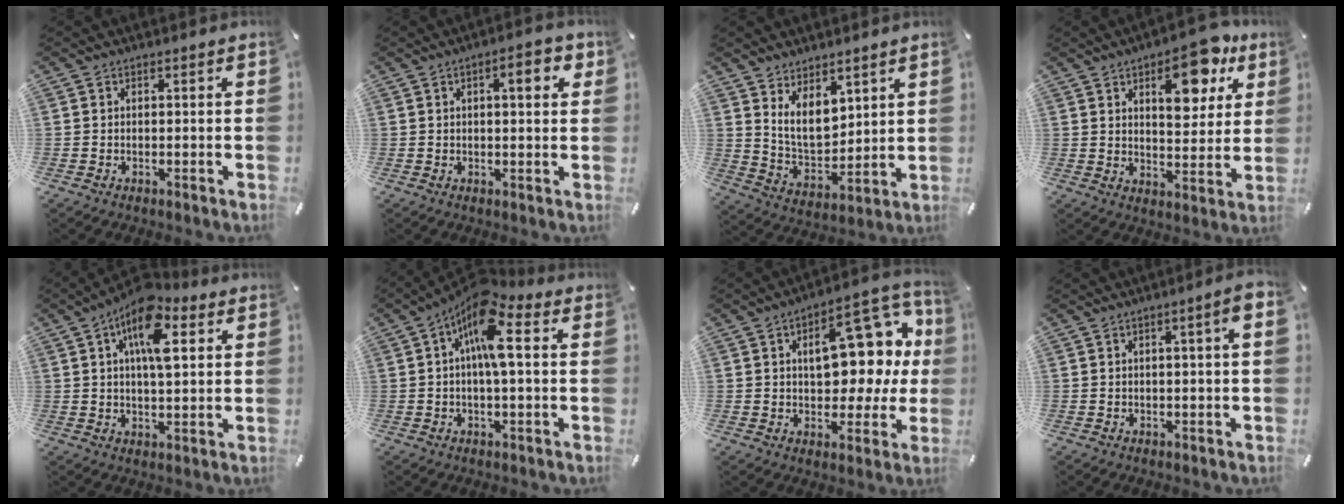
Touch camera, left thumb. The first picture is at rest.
{"total": 5.7, "force": [2.1, 1.9, 4.9], "torque": [-0.059, -0.007, 0.026]}
{"total": 8.9, "force": [5.6, 5.7, 3.9], "torque": [-0.084, -0.040, 0.106]}
{"total": 14.0, "force": [7.6, 7.0, 9.6], "torque": [-0.112, -0.033, 0.122]}
{"total": 12.6, "force": [5.6, 5.5, 9.8], "torque": [-0.165, -0.008, 0.096]}
{"total": 12.0, "force": [3.0, 4.4, 10.7], "torque": [-0.175, -0.009, 0.052]}
{"total": 19.9, "force": [5.1, 10.8, 15.9], "torque": [-0.204, -0.025, 0.082]}
{"total": 4.2, "force": [0.7, 0.5, 4.1], "torque": [-0.065, -0.002, 0.009]}